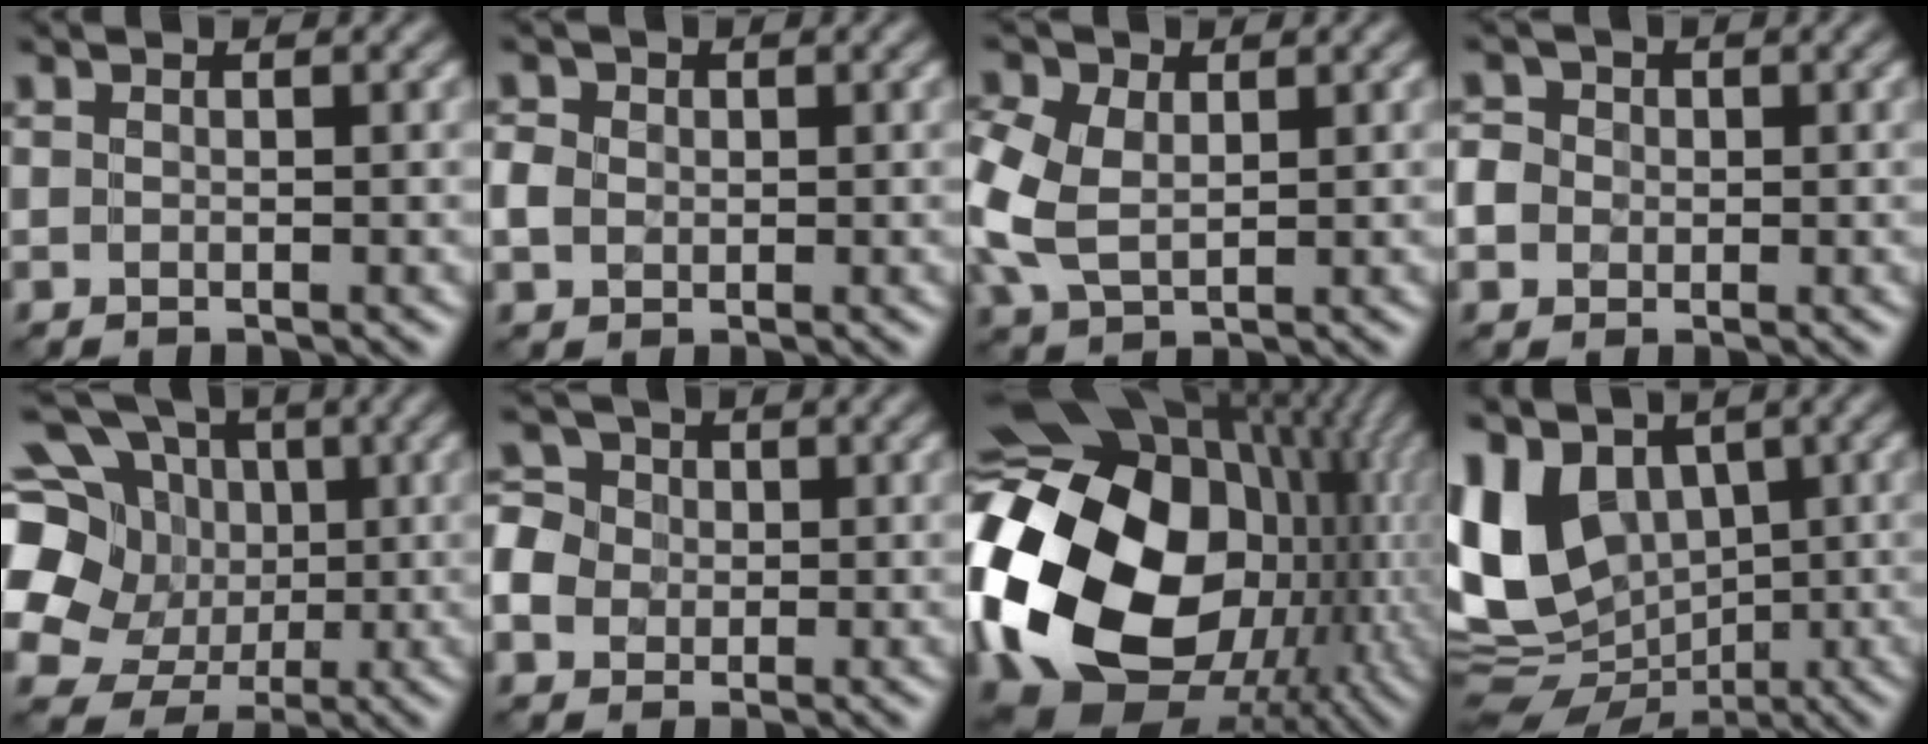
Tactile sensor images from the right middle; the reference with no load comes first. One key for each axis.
{"total": 2.0, "fx": 0.0, "fy": 1.8, "fz": 0.8, "tx": -0.020, "ty": 0.005, "tz": 0.002}
{"total": 6.5, "fx": 0.4, "fy": 4.5, "fz": 4.7, "tx": -0.142, "ty": 0.005, "tz": 0.006}
{"total": 4.7, "fx": -0.3, "fy": 4.4, "fz": 1.7, "tx": -0.031, "ty": 0.027, "tz": -0.025}
{"total": 17.1, "fx": 1.3, "fy": 15.4, "fz": 7.1, "tx": -0.204, "ty": 0.024, "tz": 0.002}
{"total": 6.3, "fx": -1.1, "fy": 5.7, "fz": 2.6, "tx": -0.067, "ty": 0.018, "tz": -0.044}
{"total": 21.9, "fx": -1.3, "fy": 16.3, "fz": 14.5, "tx": -0.306, "ty": -0.010, "tz": -0.005}
{"total": 11.3, "fx": 0.9, "fy": 8.8, "fz": 7.1, "tx": -0.156, "ty": -0.005, "tz": 0.018}